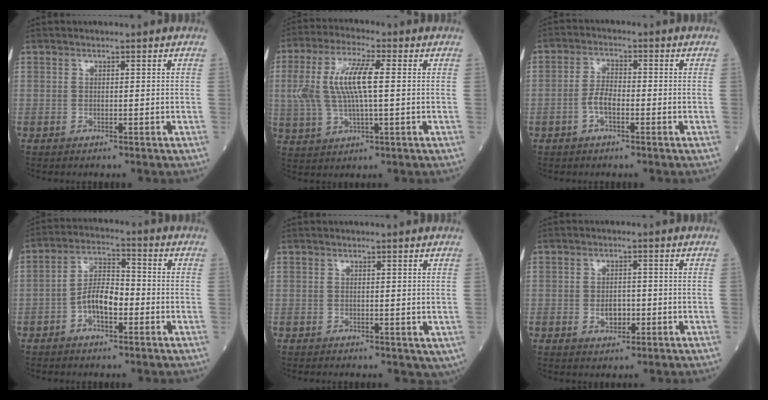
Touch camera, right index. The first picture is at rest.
{"total": 10.2, "force": [1.2, 2.5, 9.8], "torque": [-0.215, 0.014, 0.025]}
{"total": 3.8, "force": [-1.3, 1.5, 3.2], "torque": [-0.065, 0.009, -0.028]}
{"total": 7.0, "force": [-2.2, 3.0, 6.0], "torque": [-0.119, 0.018, -0.043]}
{"total": 1.8, "force": [0.3, 1.3, 1.1], "torque": [-0.010, -0.003, 0.010]}
{"total": 3.2, "force": [-0.8, 2.0, 2.4], "torque": [-0.037, 0.003, -0.007]}